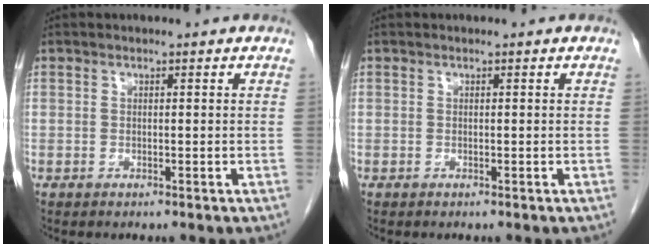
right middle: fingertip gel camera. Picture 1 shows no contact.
{"total": 0.0}